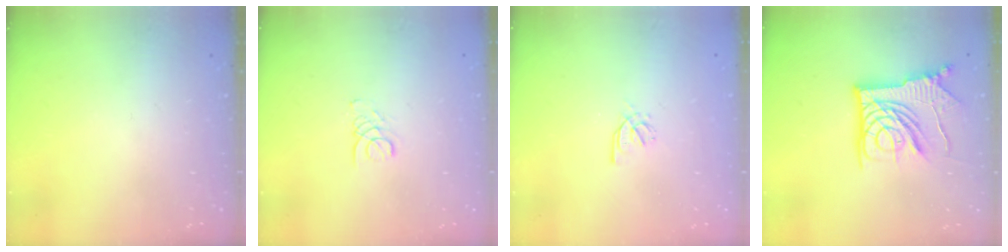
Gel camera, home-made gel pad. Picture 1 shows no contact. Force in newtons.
{"total": 1.6, "press": 1.6, "slide": 0.1}
{"total": 1.7, "press": 1.6, "slide": 0.5}
{"total": 15.6, "press": 15.5, "slide": 1.5}